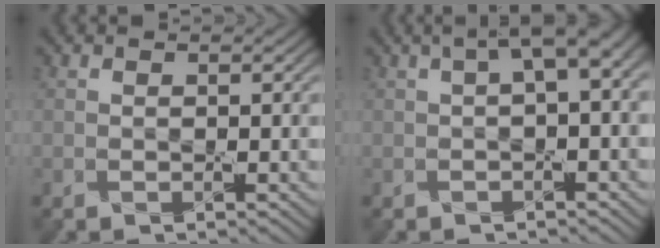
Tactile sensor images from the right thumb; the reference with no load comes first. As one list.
[{"total": 4.1, "force": [1.0, 1.0, 3.8], "torque": [-0.053, 0.013, 0.014]}]